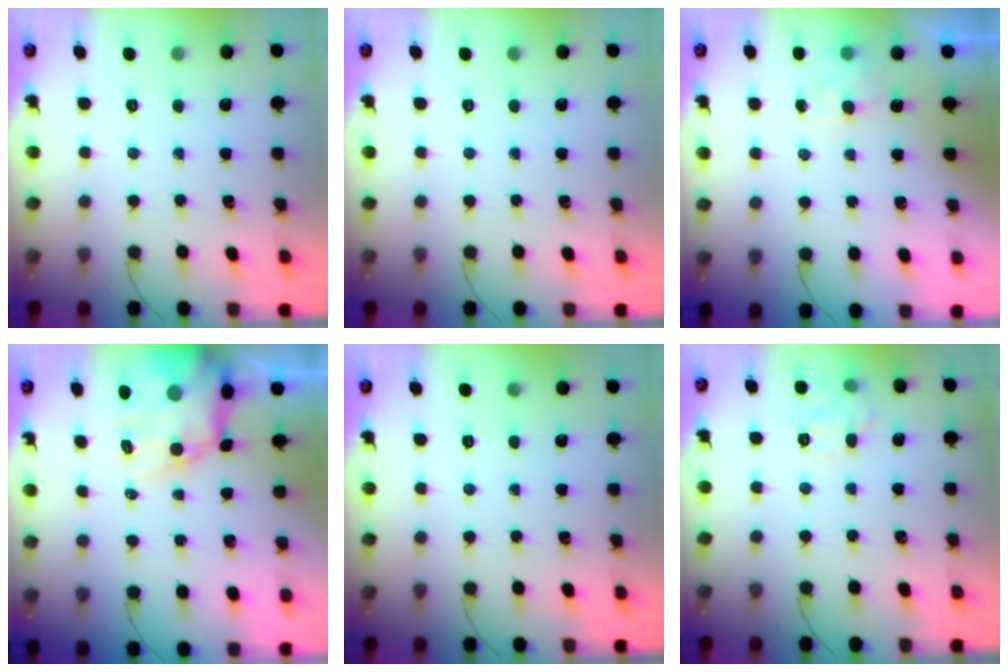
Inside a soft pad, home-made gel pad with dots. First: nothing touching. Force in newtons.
{"total": 0.0}
{"total": 5.0, "press": 4.7, "slide": 1.5}
{"total": 12.2, "press": 11.7, "slide": 3.5}
{"total": 0.0}
{"total": 8.1, "press": 8.0, "slide": 1.0}